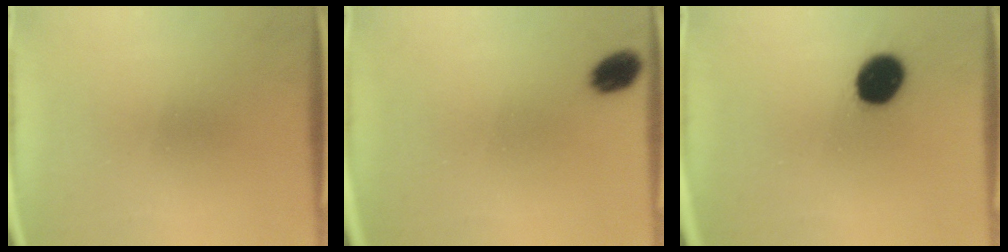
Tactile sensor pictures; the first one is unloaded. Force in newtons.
{"total": 4.7}
{"total": 11.5}